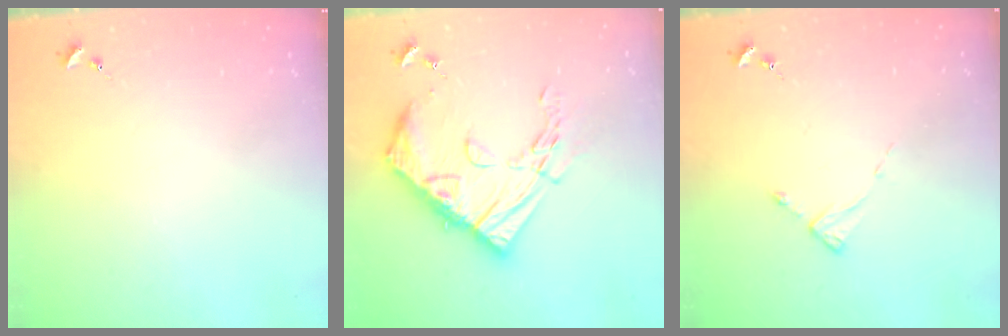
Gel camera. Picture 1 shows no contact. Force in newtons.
{"total": 18.8, "press": 18.7, "slide": 1.2}
{"total": 2.6, "press": 2.6, "slide": 0.2}